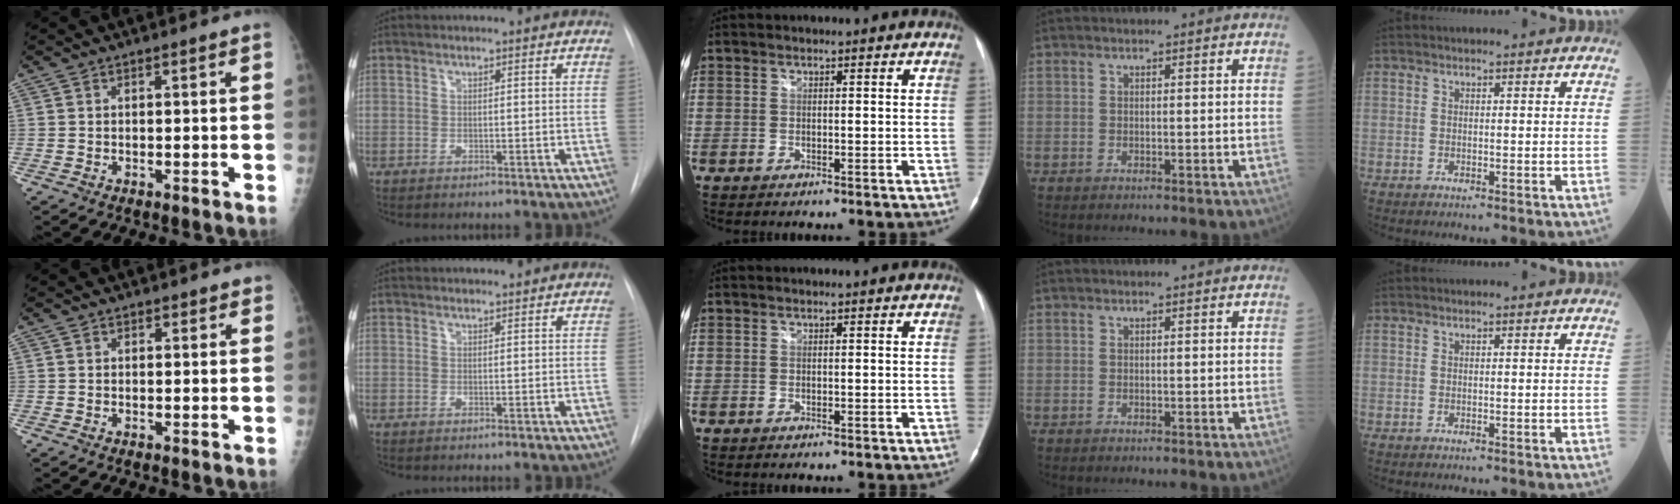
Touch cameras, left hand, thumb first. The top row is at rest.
{"thumb": {"total": 1.1, "force": [0.8, 0.7, 0.1], "torque": [0.014, -0.004, 0.006]}, "index": {"total": 0.8, "force": [0.7, 0.1, -0.1], "torque": [-0.005, 0.004, 0.013]}}